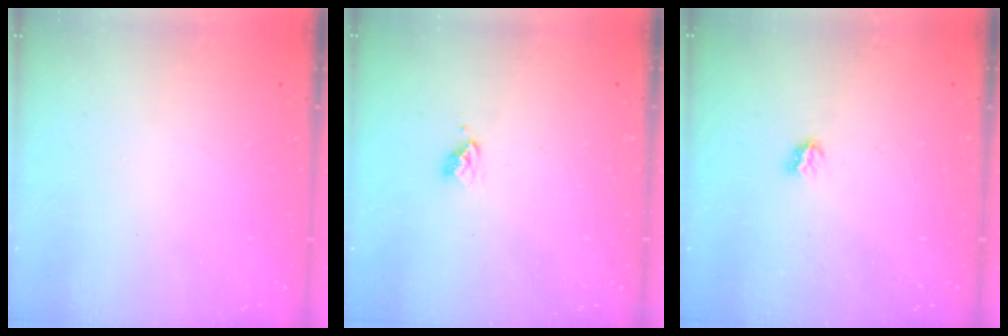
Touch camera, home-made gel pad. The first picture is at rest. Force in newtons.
{"total": 3.7, "press": 3.6, "slide": 0.5}
{"total": 2.7, "press": 2.6, "slide": 0.4}